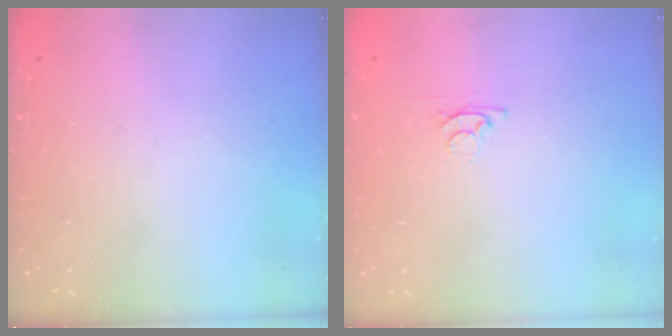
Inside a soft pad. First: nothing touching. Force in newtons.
{"total": 3.3, "press": 3.3, "slide": 0.5}